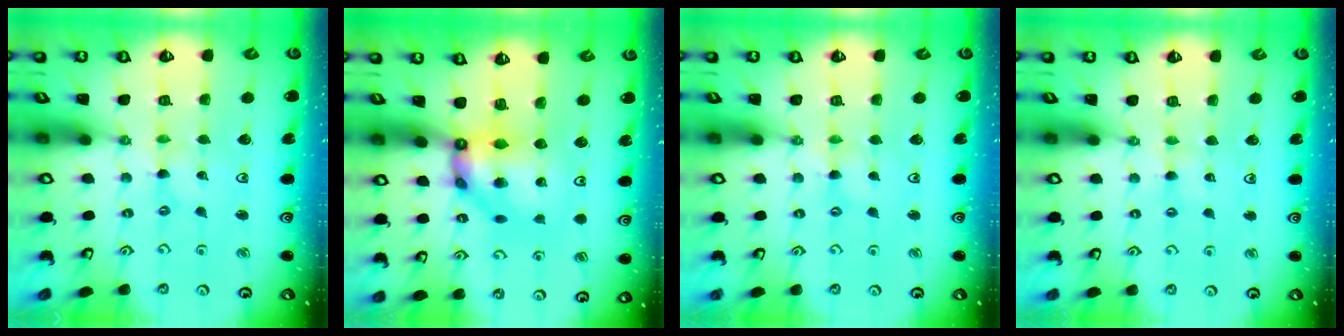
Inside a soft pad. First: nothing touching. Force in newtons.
{"total": 9.6, "press": 9.5, "slide": 1.1}
{"total": 1.3, "press": 1.2, "slide": 0.4}
{"total": 2.0, "press": 2.0, "slide": 0.3}